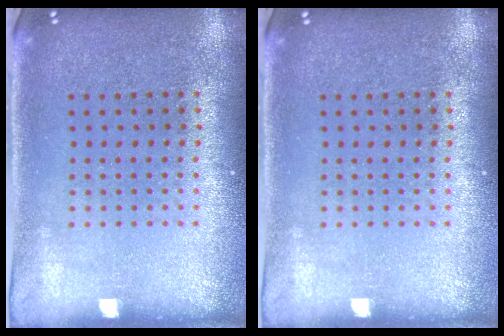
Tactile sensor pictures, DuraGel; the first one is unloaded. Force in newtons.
{"total": 0.0}